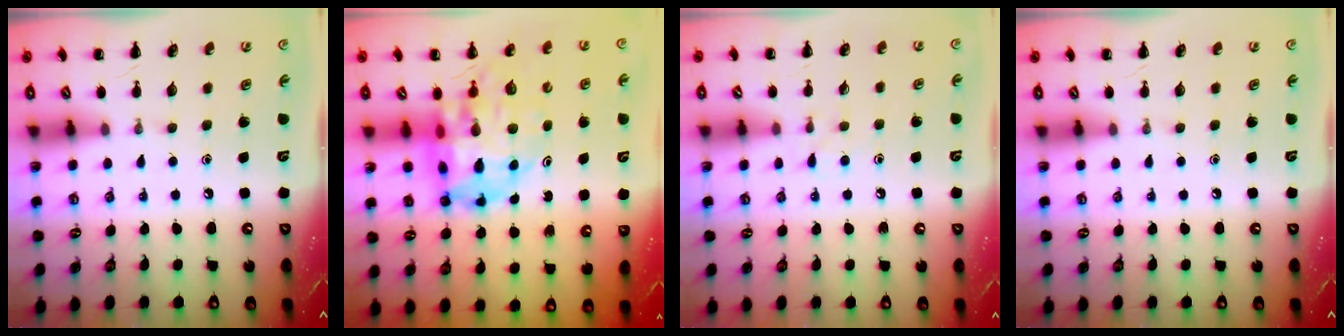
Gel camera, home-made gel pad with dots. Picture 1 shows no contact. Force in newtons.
{"total": 14.8, "press": 14.2, "slide": 4.3}
{"total": 5.6, "press": 5.2, "slide": 2.0}
{"total": 0.0}